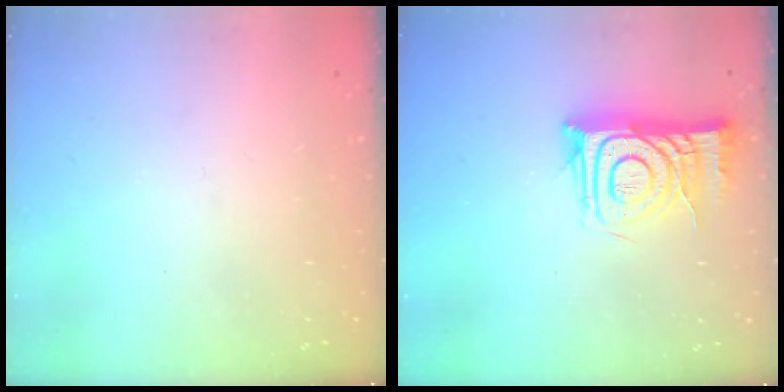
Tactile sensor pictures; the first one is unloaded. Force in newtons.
{"total": 14.2, "press": 14.2, "slide": 1.2}